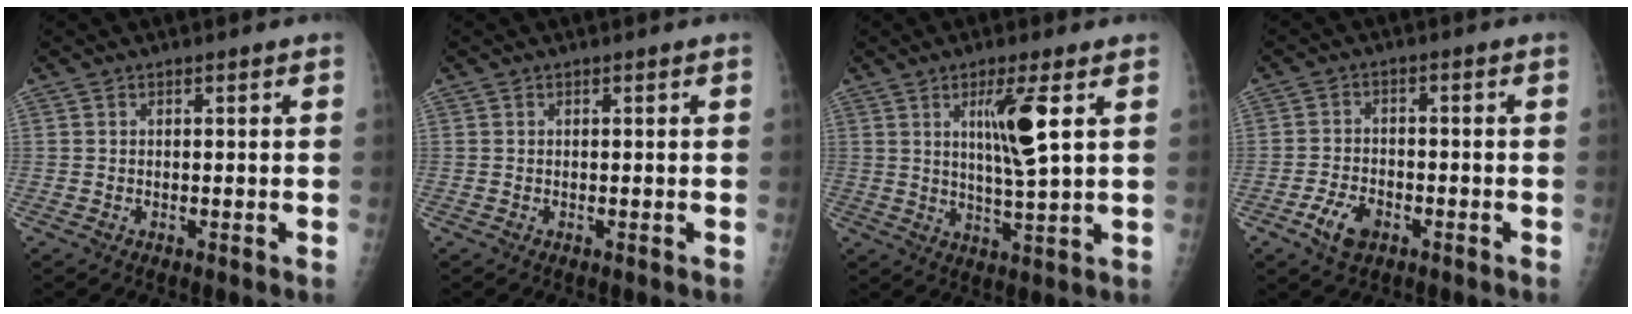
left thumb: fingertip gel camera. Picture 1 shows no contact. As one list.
[{"total": 0.0}, {"total": 8.9, "force": [3.0, 0.8, 8.4], "torque": [-0.152, -0.025, 0.057]}, {"total": 5.7, "force": [-3.2, 3.4, 3.3], "torque": [-0.057, 0.016, -0.056]}]